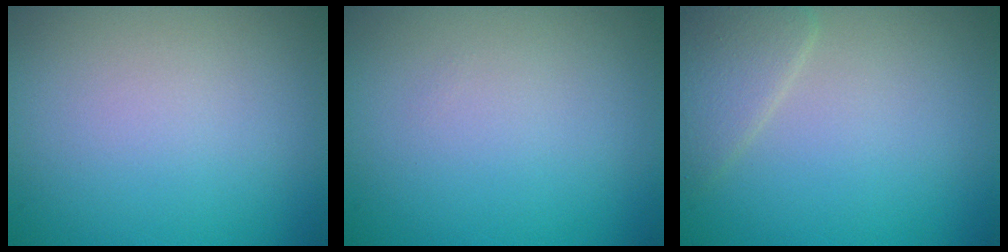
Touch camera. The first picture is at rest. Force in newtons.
{"total": 0.0}
{"total": 2.4, "press": 2.4, "slide": 0.2}